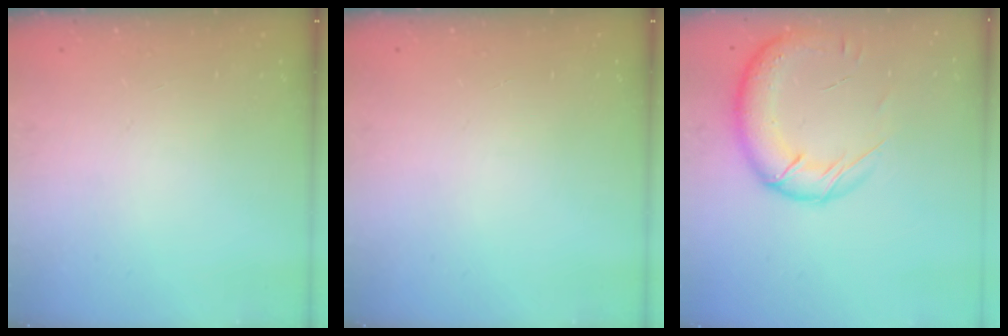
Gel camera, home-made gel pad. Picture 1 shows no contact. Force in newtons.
{"total": 0.0}
{"total": 18.0, "press": 17.4, "slide": 4.4}